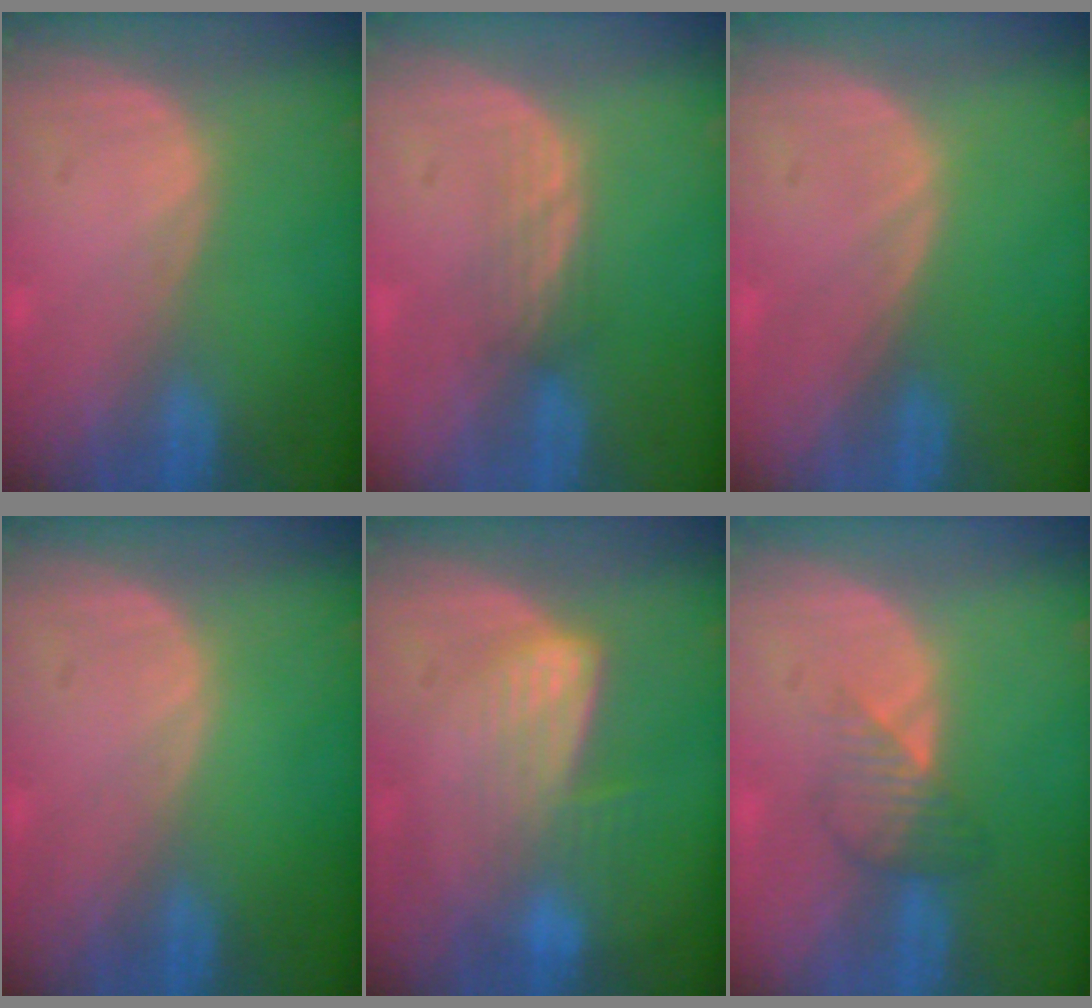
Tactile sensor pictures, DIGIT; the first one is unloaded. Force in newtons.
{"total": 2.3, "press": 2.2, "slide": 0.6}
{"total": 0.0}
{"total": 0.0}
{"total": 7.1, "press": 6.0, "slide": 3.9}
{"total": 3.3, "press": 3.1, "slide": 1.0}